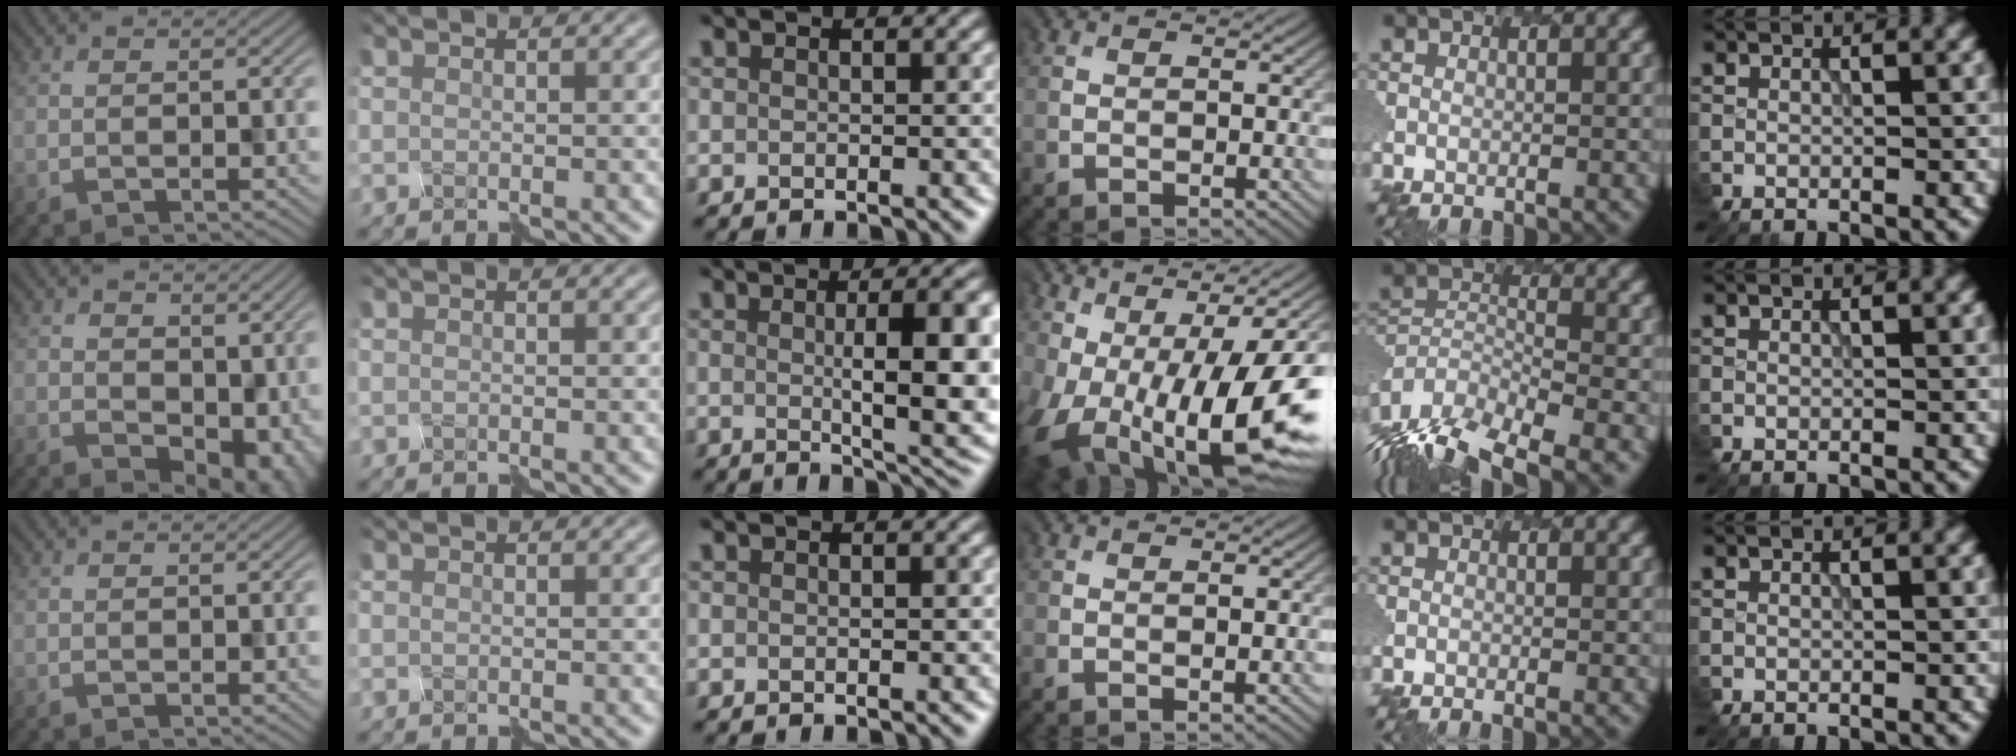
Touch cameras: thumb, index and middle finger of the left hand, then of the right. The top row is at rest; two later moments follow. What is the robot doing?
{"motion": "disassemble", "object": "spray bottle"}